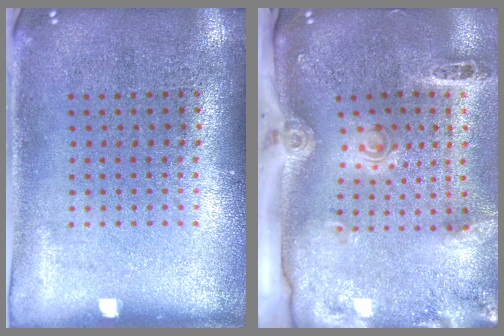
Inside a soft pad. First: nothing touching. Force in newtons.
{"total": 3.0, "press": 2.2, "slide": 2.1}